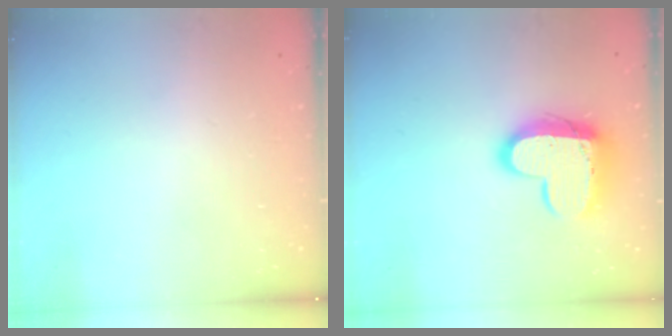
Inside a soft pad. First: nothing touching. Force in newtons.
{"total": 14.4, "press": 14.4, "slide": 1.1}